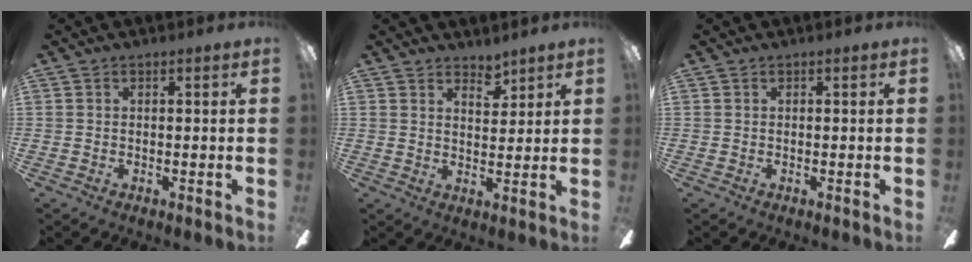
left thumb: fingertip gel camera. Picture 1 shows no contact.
{"total": 4.2, "force": [3.7, 1.7, 1.1], "torque": [-0.007, -0.022, 0.065]}
{"total": 0.0}